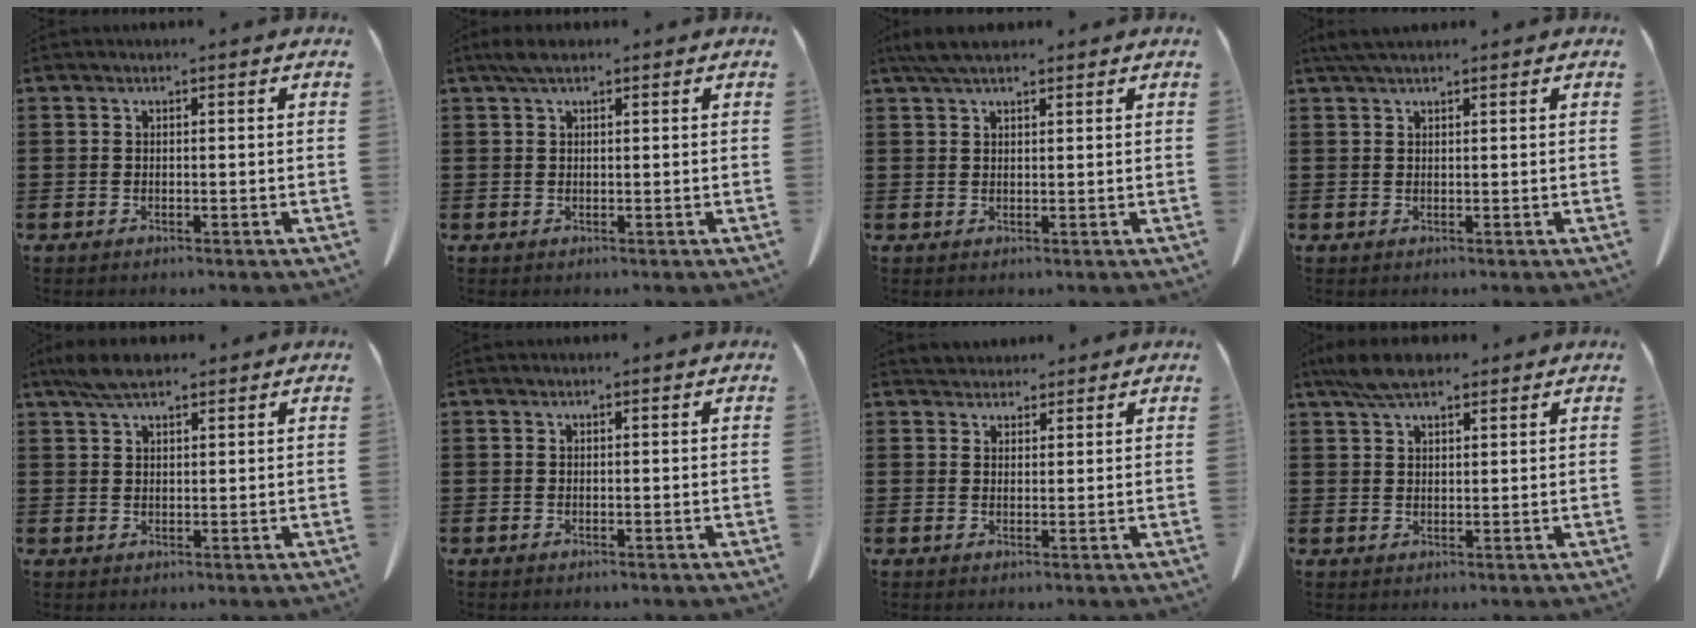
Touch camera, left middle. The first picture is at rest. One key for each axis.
{"total": 2.0, "fx": 1.2, "fy": 0.8, "fz": 1.4, "tx": -0.031, "ty": 0.003, "tz": 0.022}
{"total": 3.6, "fx": 2.7, "fy": 0.9, "fz": 2.2, "tx": -0.050, "ty": 0.001, "tz": 0.052}
{"total": 2.3, "fx": 1.8, "fy": 0.3, "fz": 1.3, "tx": -0.031, "ty": 0.002, "tz": 0.034}
{"total": 4.7, "fx": 3.5, "fy": 1.5, "fz": 2.7, "tx": -0.062, "ty": 0.000, "tz": 0.066}
{"total": 0.0}
{"total": 2.2, "fx": 2.1, "fy": 0.6, "fz": -0.1, "tx": 0.004, "ty": -0.005, "tz": 0.041}
{"total": 5.7, "fx": 4.4, "fy": 1.9, "fz": 3.0, "tx": -0.072, "ty": -0.003, "tz": 0.084}